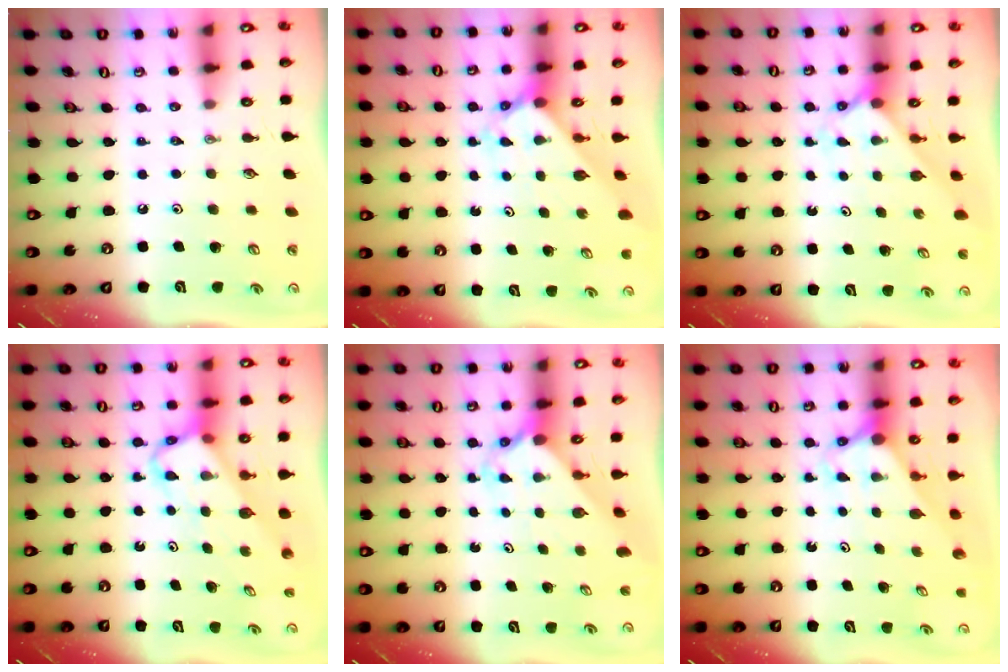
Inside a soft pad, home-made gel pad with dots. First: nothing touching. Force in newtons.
{"total": 2.1, "press": 2.1, "slide": 0.2}
{"total": 2.2, "press": 2.2, "slide": 0.2}
{"total": 3.8, "press": 3.8, "slide": 0.2}
{"total": 2.3, "press": 2.3, "slide": 0.3}
{"total": 2.9, "press": 2.9, "slide": 0.0}